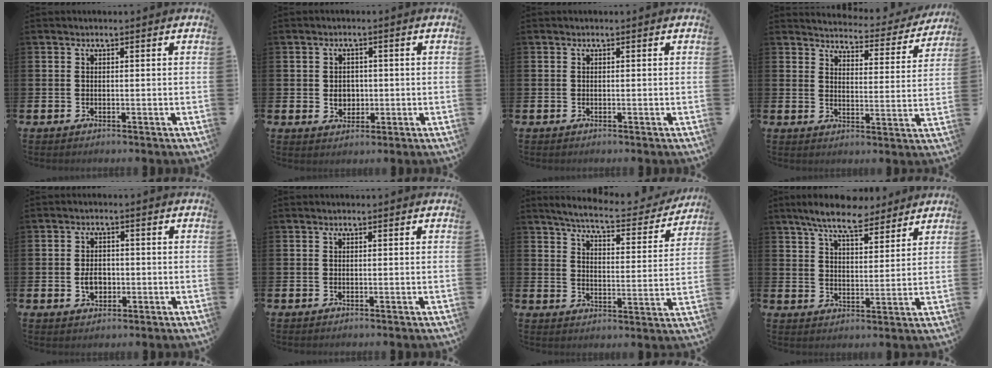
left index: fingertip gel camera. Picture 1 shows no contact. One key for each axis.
{"total": 2.7, "fx": 0.0, "fy": 2.3, "fz": 1.3, "tx": -0.007, "ty": 0.000, "tz": -0.009}
{"total": 0.0}
{"total": 3.6, "fx": 3.5, "fy": 0.5, "fz": 0.3, "tx": -0.021, "ty": -0.037, "tz": 0.054}
{"total": 3.1, "fx": -0.6, "fy": 2.3, "fz": 2.0, "tx": -0.024, "ty": -0.001, "tz": -0.017}
{"total": 0.0}
{"total": 6.0, "fx": 5.6, "fy": 0.5, "fz": 2.3, "tx": -0.064, "ty": -0.038, "tz": 0.091}
{"total": 8.4, "fx": 7.5, "fy": 2.0, "fz": 3.2, "tx": -0.068, "ty": -0.028, "tz": 0.134}